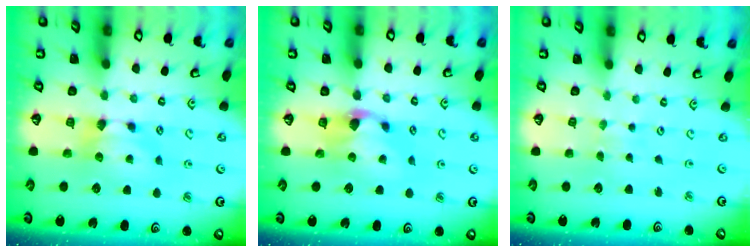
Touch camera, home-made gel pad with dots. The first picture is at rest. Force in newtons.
{"total": 1.5, "press": 0.4, "slide": 1.4}
{"total": 3.9, "press": 3.8, "slide": 0.3}